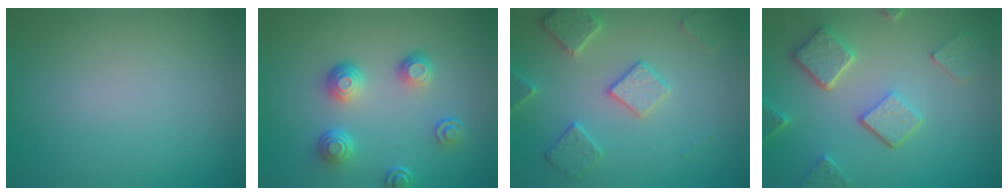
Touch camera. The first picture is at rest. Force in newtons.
{"total": 3.7, "press": 2.9, "slide": 2.3}
{"total": 3.5, "press": 3.3, "slide": 1.2}
{"total": 5.2, "press": 3.9, "slide": 3.4}